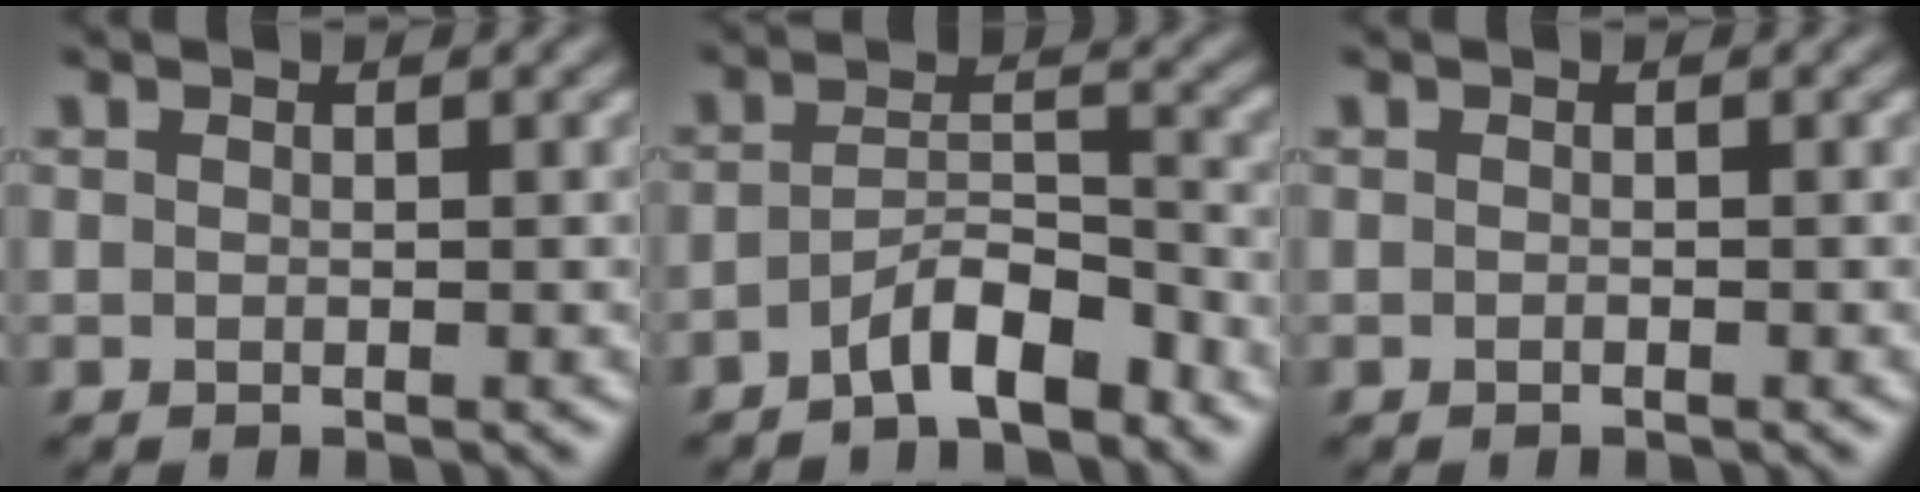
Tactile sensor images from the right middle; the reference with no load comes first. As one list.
[{"total": 4.5, "force": [-3.0, 1.4, 3.0], "torque": [-0.050, 0.010, -0.054]}, {"total": 0.0}]